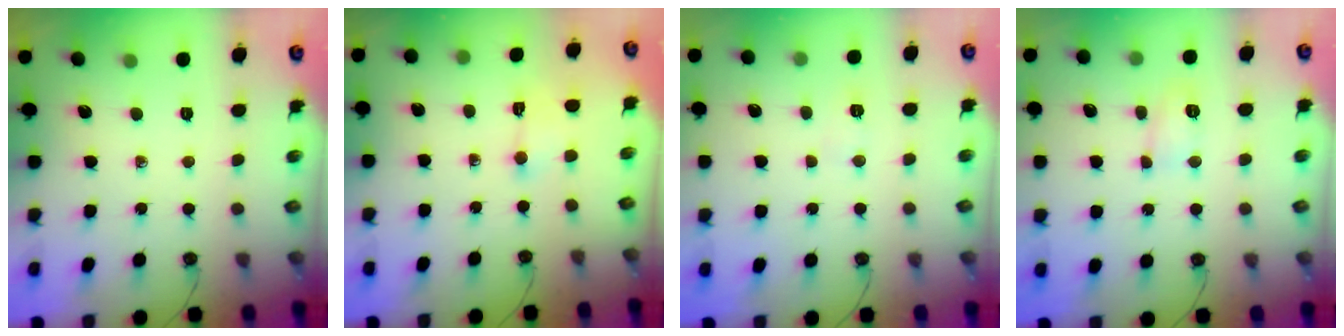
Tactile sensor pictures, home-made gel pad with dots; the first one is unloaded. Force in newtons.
{"total": 1.9, "press": 1.7, "slide": 0.7}
{"total": 5.4, "press": 5.2, "slide": 1.2}
{"total": 5.3, "press": 5.3, "slide": 0.5}